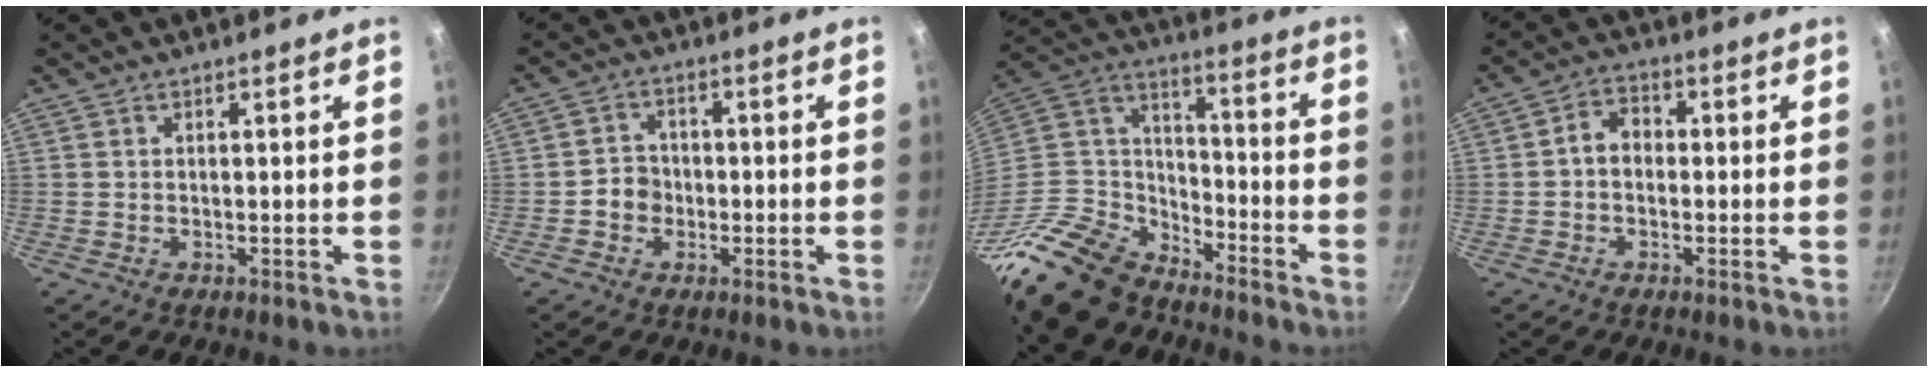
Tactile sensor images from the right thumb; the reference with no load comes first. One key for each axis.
{"total": 4.2, "fx": -1.2, "fy": 3.6, "fz": 1.6, "tx": -0.001, "ty": 0.018, "tz": -0.025}
{"total": 21.6, "fx": -16.5, "fy": 11.1, "fz": 8.3, "tx": -0.141, "ty": 0.096, "tz": -0.314}
{"total": 4.2, "fx": -0.5, "fy": 3.3, "fz": 2.6, "tx": -0.029, "ty": 0.016, "tz": -0.020}